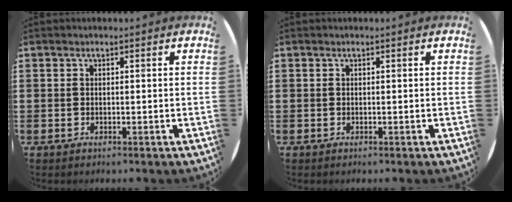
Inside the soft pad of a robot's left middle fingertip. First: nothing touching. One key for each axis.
{"total": 0.0}